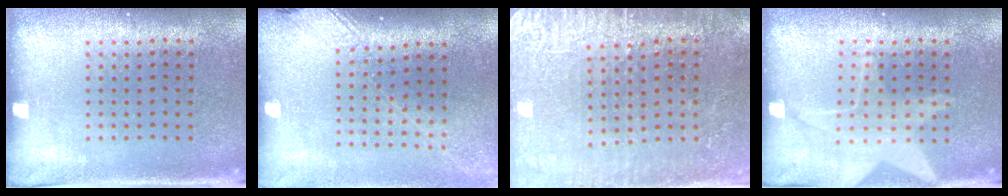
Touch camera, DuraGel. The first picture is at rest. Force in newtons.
{"total": 1.8, "press": 1.4, "slide": 1.0}
{"total": 3.0, "press": 2.8, "slide": 0.8}
{"total": 1.5, "press": 1.3, "slide": 0.6}